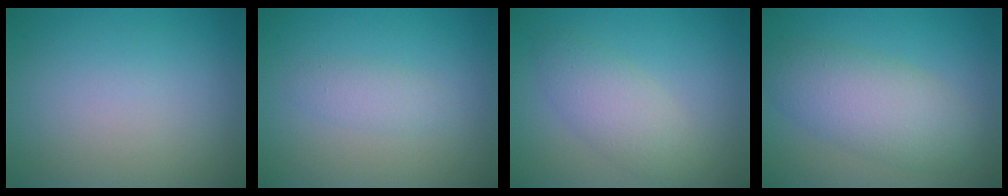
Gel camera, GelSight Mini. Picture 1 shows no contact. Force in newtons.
{"total": 1.4, "press": 1.4, "slide": 0.0}
{"total": 3.3, "press": 3.3, "slide": 0.1}
{"total": 5.5, "press": 5.5, "slide": 0.2}